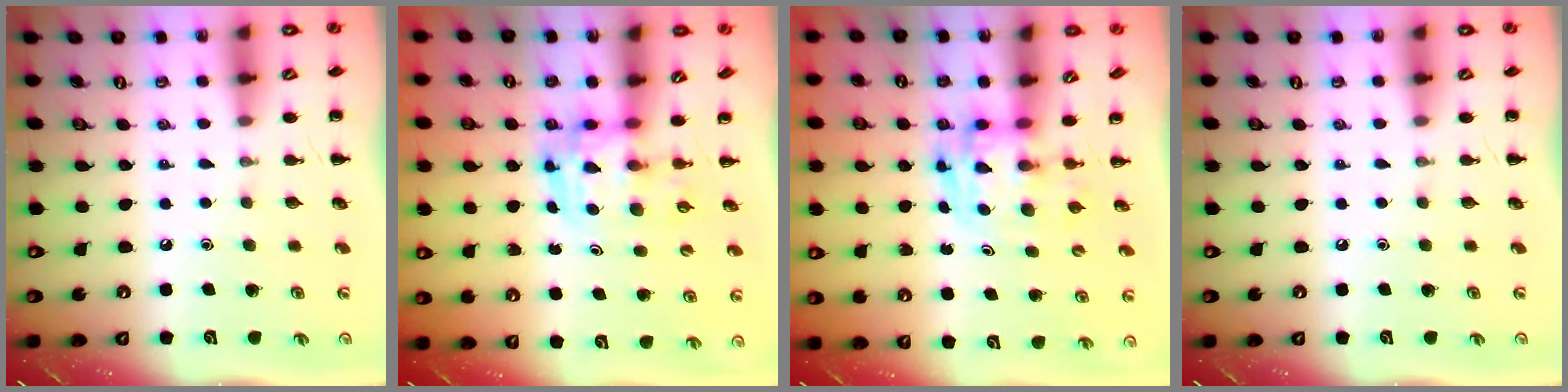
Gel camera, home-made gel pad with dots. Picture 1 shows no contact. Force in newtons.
{"total": 3.4, "press": 3.3, "slide": 0.6}
{"total": 3.5, "press": 3.4, "slide": 0.6}
{"total": 0.0}